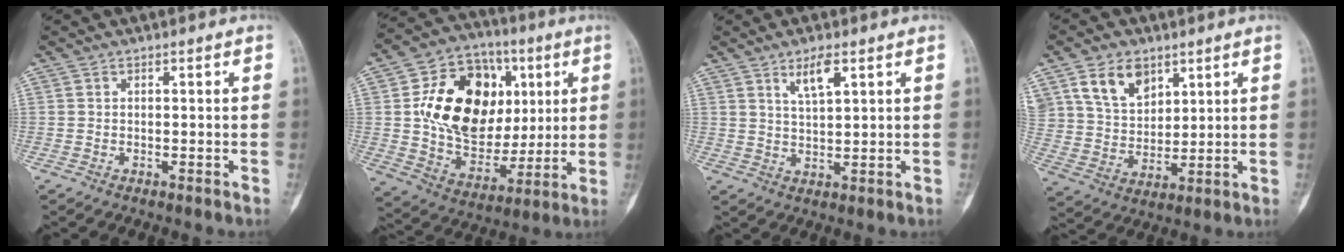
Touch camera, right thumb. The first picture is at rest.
{"total": 23.7, "force": [4.2, 17.0, 15.9], "torque": [-0.239, 0.004, 0.080]}
{"total": 4.8, "force": [2.6, 1.5, 3.7], "torque": [-0.060, -0.014, 0.051]}
{"total": 10.5, "force": [5.6, 7.1, 5.3], "torque": [-0.067, -0.027, 0.112]}